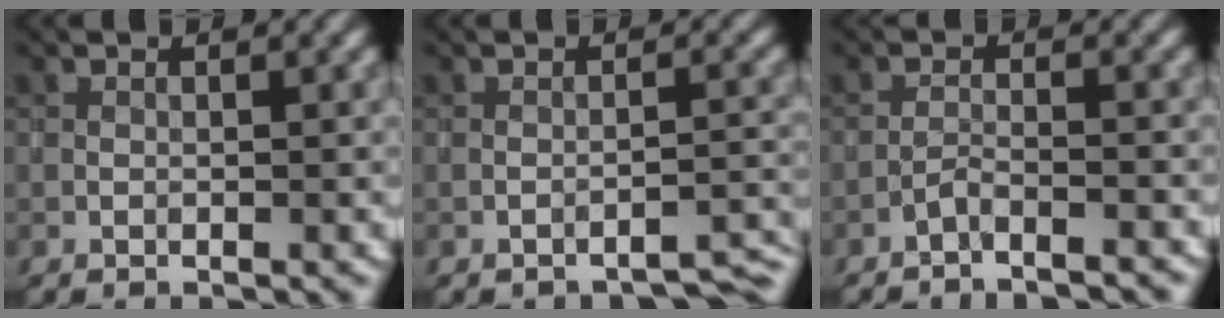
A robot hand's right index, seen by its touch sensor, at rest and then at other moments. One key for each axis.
{"total": 2.8, "fx": -2.6, "fy": 0.2, "fz": 0.8, "tx": -0.007, "ty": 0.001, "tz": -0.036}
{"total": 1.8, "fx": -1.7, "fy": -0.1, "fz": 0.6, "tx": -0.006, "ty": 0.002, "tz": -0.034}